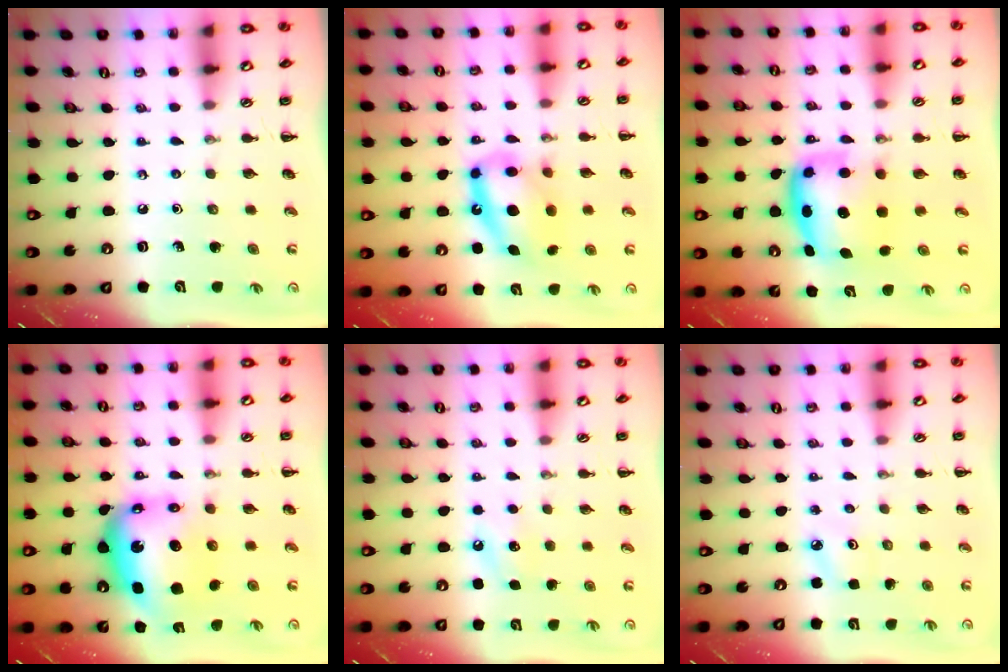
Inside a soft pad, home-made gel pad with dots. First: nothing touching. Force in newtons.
{"total": 12.9, "press": 12.4, "slide": 3.5}
{"total": 6.8, "press": 6.6, "slide": 1.4}
{"total": 9.5, "press": 9.0, "slide": 2.9}
{"total": 7.0, "press": 6.8, "slide": 1.6}
{"total": 4.8, "press": 4.5, "slide": 1.4}